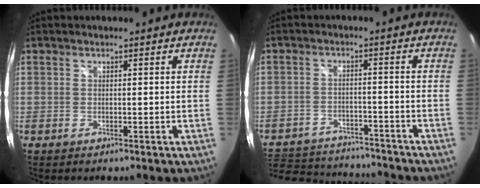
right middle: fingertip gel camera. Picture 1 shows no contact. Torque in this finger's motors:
{"motor_torque": [0.42, -0.64, -0.06, 0.00]}